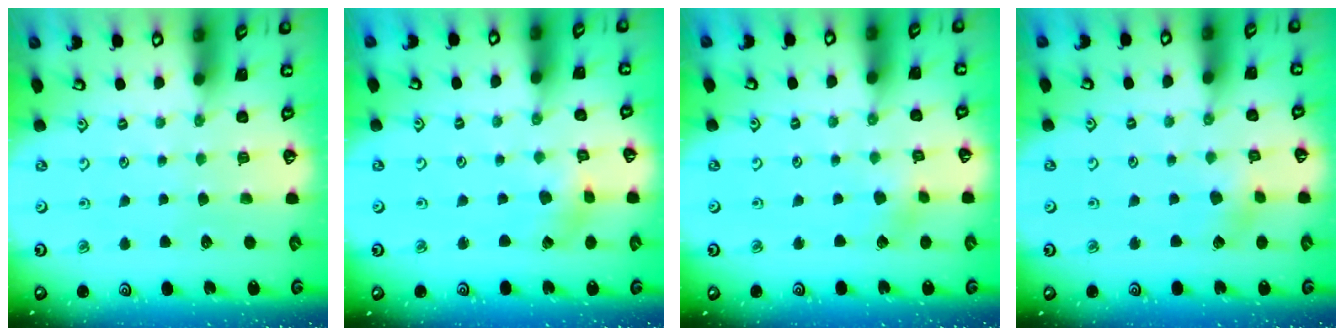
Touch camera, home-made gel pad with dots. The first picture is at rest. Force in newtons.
{"total": 1.6, "press": 1.5, "slide": 0.4}
{"total": 2.6, "press": 2.5, "slide": 0.8}
{"total": 3.0, "press": 3.0, "slide": 0.4}